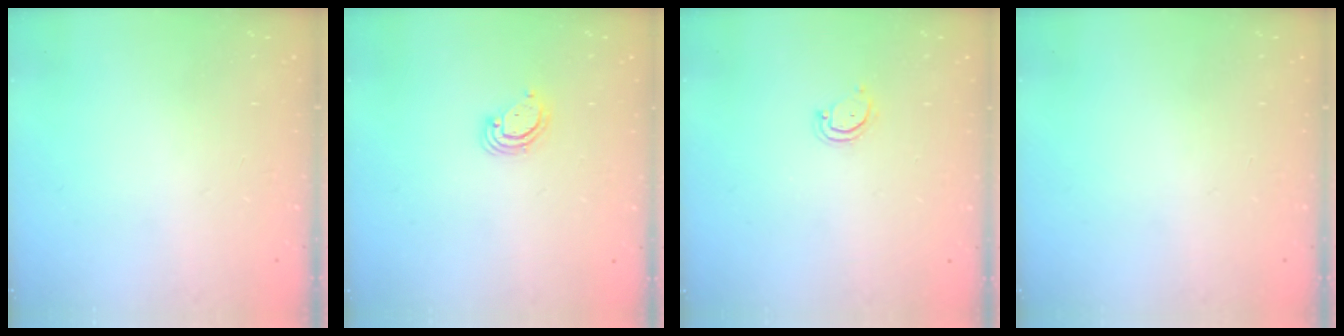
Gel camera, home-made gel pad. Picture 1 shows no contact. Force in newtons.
{"total": 3.2, "press": 3.2, "slide": 0.2}
{"total": 2.5, "press": 2.5, "slide": 0.1}
{"total": 0.0}